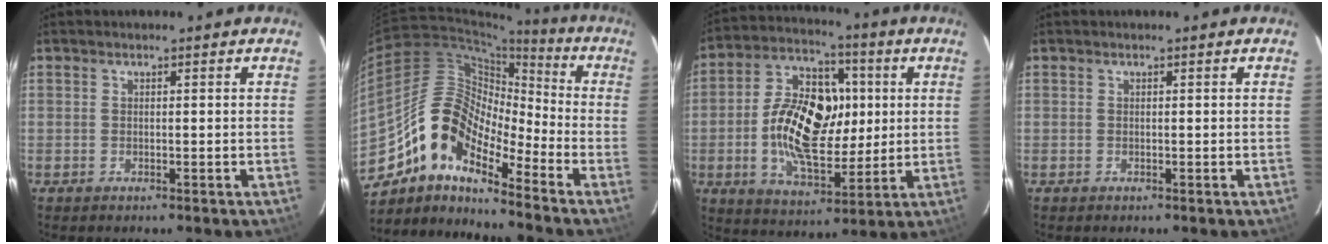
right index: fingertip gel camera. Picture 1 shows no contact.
{"total": 14.2, "force": [-9.6, 5.6, 8.8], "torque": [-0.144, 0.013, -0.199]}
{"total": 17.8, "force": [0.6, 10.6, 14.3], "torque": [-0.274, 0.019, 0.013]}
{"total": 0.0}